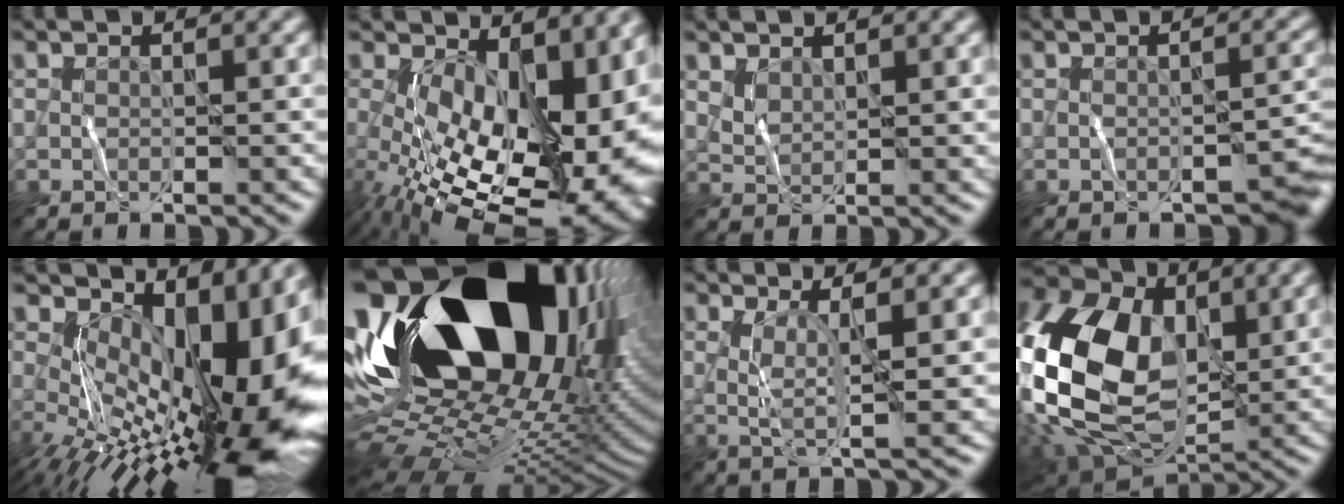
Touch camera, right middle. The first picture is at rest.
{"total": 16.7, "force": [-0.5, 9.2, 13.9], "torque": [-0.179, -0.025, 0.027]}
{"total": 0.9, "force": [0.9, 0.0, 0.1], "torque": [-0.018, 0.000, 0.031]}
{"total": 2.0, "force": [-1.4, 0.4, 1.4], "torque": [-0.022, 0.001, -0.009]}
{"total": 15.1, "force": [0.8, 7.7, 13.0], "torque": [-0.180, -0.013, 0.037]}
{"total": 20.6, "force": [5.9, 12.5, 15.3], "torque": [-0.306, 0.030, 0.108]}
{"total": 3.1, "force": [0.2, 0.2, 3.0], "torque": [-0.076, 0.003, 0.019]}
{"total": 15.2, "force": [0.9, 10.1, 11.2], "torque": [-0.275, 0.014, 0.007]}